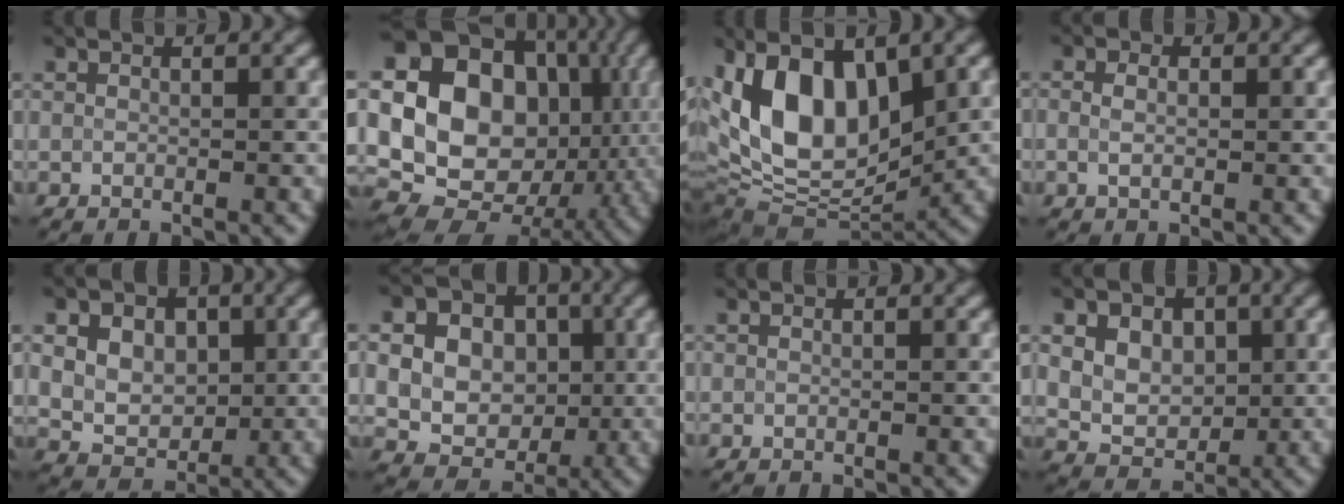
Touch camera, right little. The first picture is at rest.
{"total": 19.9, "force": [2.3, 16.7, 10.6], "torque": [-0.192, 0.005, 0.035]}
{"total": 12.1, "force": [2.2, 6.5, 10.0], "torque": [-0.172, 0.003, 0.029]}
{"total": 1.7, "force": [0.1, 1.0, 1.3], "torque": [-0.021, 0.002, -0.004]}
{"total": 10.2, "force": [3.6, 7.7, 5.7], "torque": [-0.086, 0.035, 0.052]}
{"total": 13.9, "force": [2.0, 12.3, 6.2], "torque": [-0.131, 0.030, 0.024]}
{"total": 0.0}
{"total": 9.3, "force": [3.4, 6.9, 5.2], "torque": [-0.075, 0.033, 0.048]}